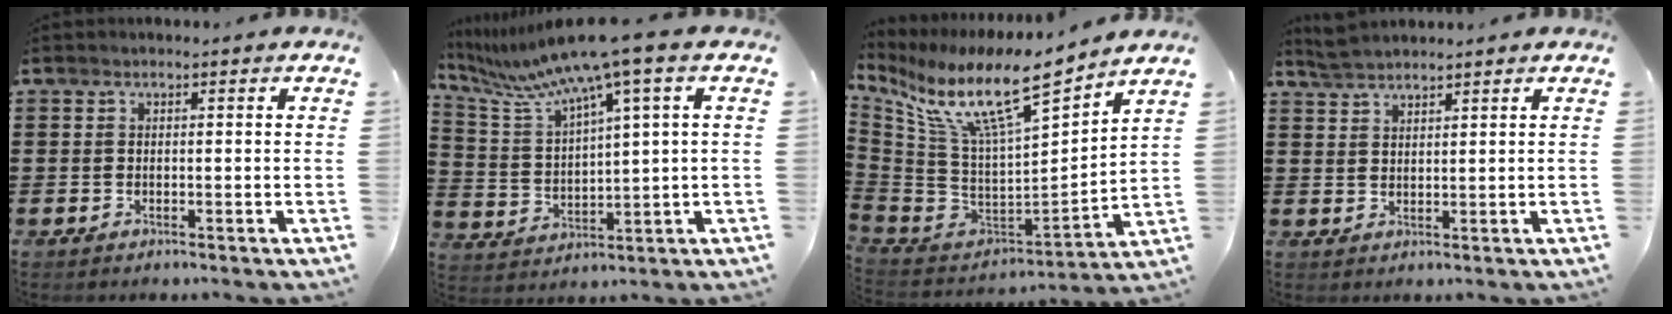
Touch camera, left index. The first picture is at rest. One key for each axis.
{"total": 9.4, "fx": 6.5, "fy": -0.1, "fz": 6.8, "tx": -0.171, "ty": -0.046, "tz": 0.101}
{"total": 12.0, "fx": 7.8, "fy": 2.3, "fz": 8.8, "tx": -0.203, "ty": -0.058, "tz": 0.127}
{"total": 2.7, "fx": 2.6, "fy": 0.1, "fz": 0.6, "tx": -0.019, "ty": 0.000, "tz": 0.051}